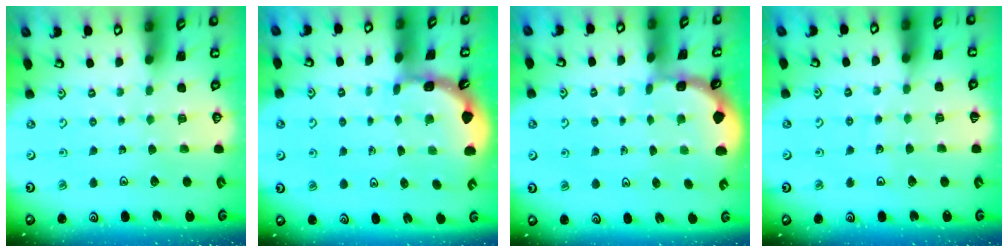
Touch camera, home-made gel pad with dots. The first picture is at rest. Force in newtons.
{"total": 1.8, "press": 1.7, "slide": 0.0}
{"total": 1.5, "press": 1.4, "slide": 0.3}
{"total": 4.9, "press": 4.9, "slide": 0.4}